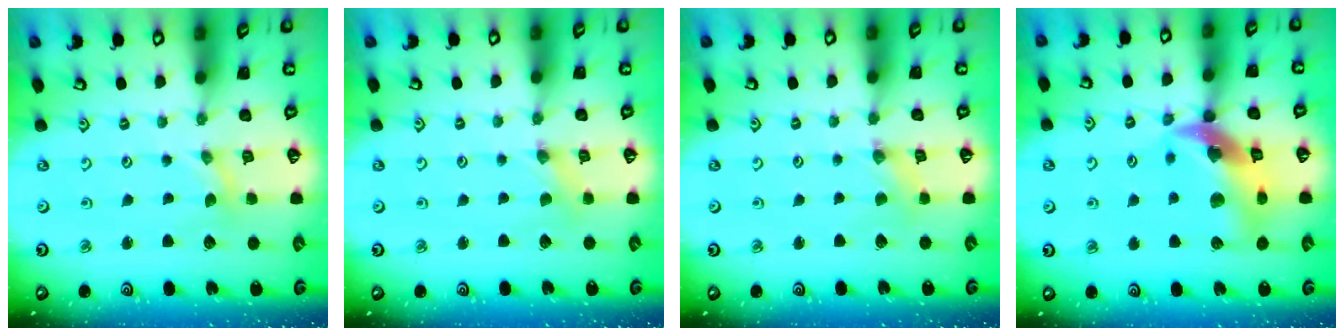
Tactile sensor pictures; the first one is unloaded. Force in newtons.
{"total": 0.0}
{"total": 1.5, "press": 1.4, "slide": 0.2}
{"total": 17.5, "press": 17.3, "slide": 2.4}